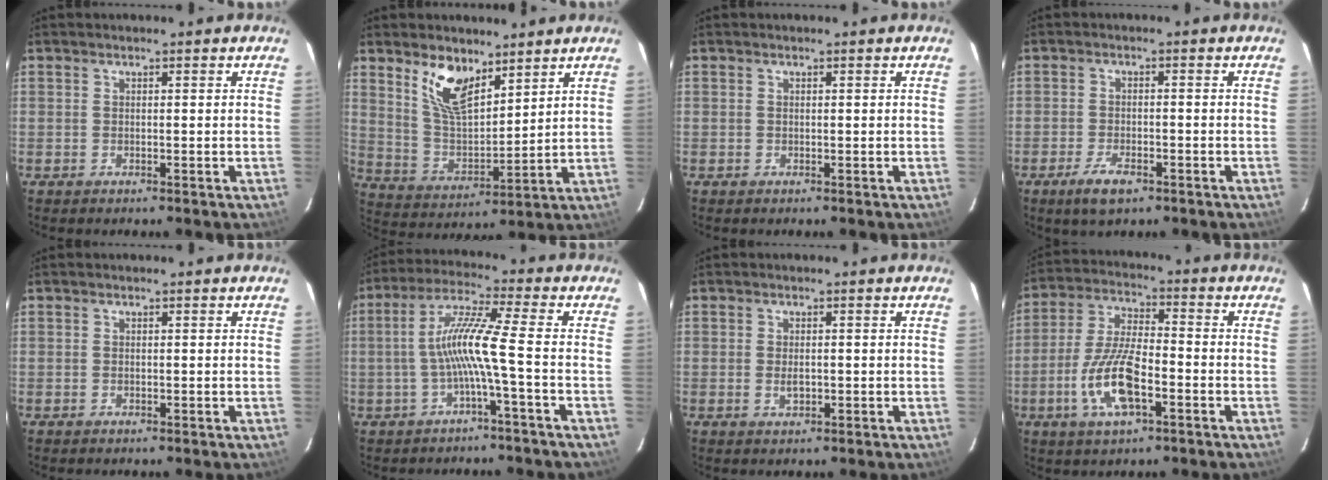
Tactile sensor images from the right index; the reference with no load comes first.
{"total": 10.7, "force": [6.8, 4.6, 6.7], "torque": [-0.127, 0.004, 0.140]}
{"total": 0.0}
{"total": 5.1, "force": [-3.2, 2.0, 3.4], "torque": [-0.081, -0.007, -0.057]}
{"total": 0.0}
{"total": 8.7, "force": [-2.2, -1.2, 8.3], "torque": [-0.175, 0.010, -0.039]}
{"total": 2.1, "force": [-0.4, 1.2, 1.7], "torque": [-0.031, -0.003, -0.006]}
{"total": 12.2, "force": [-4.7, 4.1, 10.4], "torque": [-0.223, -0.005, -0.089]}